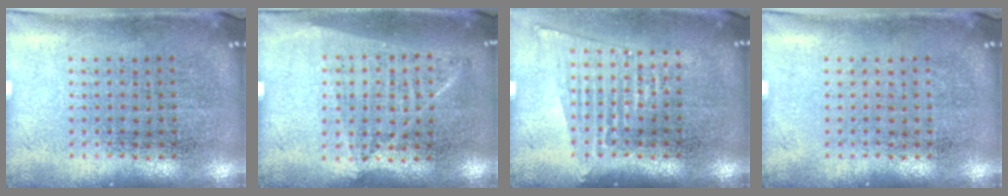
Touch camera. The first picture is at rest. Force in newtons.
{"total": 1.0, "press": 0.9, "slide": 0.5}
{"total": 1.4, "press": 1.3, "slide": 0.6}
{"total": 0.0}